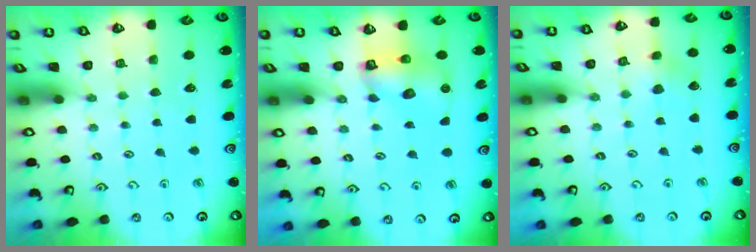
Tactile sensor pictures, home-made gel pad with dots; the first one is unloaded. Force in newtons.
{"total": 8.0, "press": 7.9, "slide": 0.5}
{"total": 5.8, "press": 5.7, "slide": 0.7}